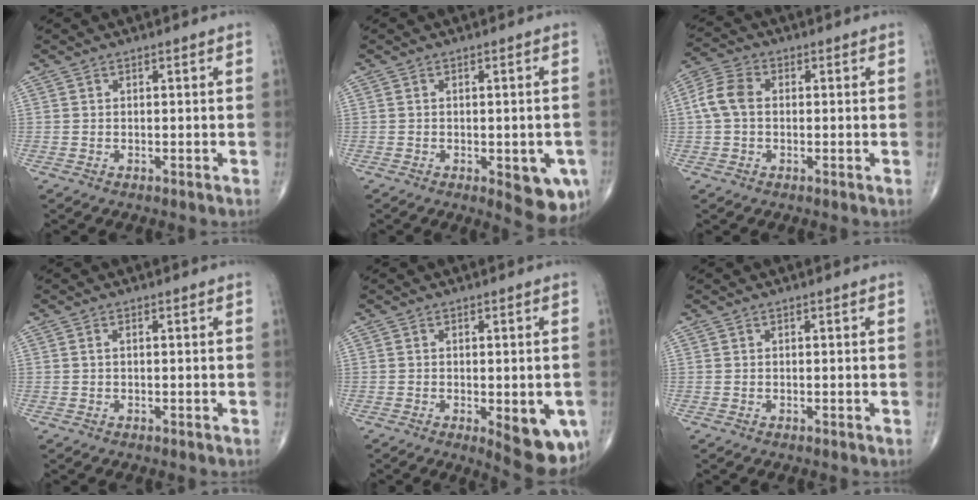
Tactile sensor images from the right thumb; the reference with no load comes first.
{"total": 8.1, "force": [-2.6, 3.2, 6.9], "torque": [-0.061, -0.008, -0.025]}
{"total": 6.1, "force": [0.2, 4.3, 4.4], "torque": [-0.095, 0.018, -0.003]}
{"total": 0.6, "force": [0.1, 0.3, 0.6], "torque": [-0.014, 0.000, 0.000]}
{"total": 10.6, "force": [-3.2, 4.0, 9.3], "torque": [-0.100, -0.014, -0.031]}
{"total": 0.0}